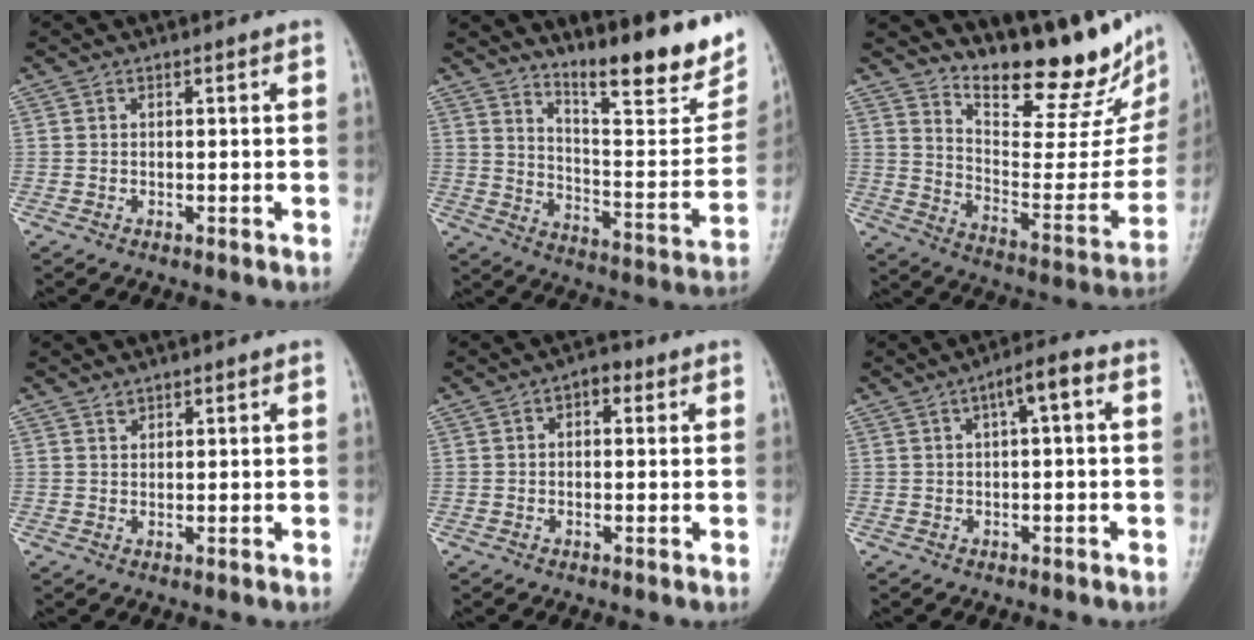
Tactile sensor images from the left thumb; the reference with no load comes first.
{"total": 18.7, "force": [12.6, 4.7, 12.9], "torque": [-0.136, -0.077, 0.198]}
{"total": 21.2, "force": [16.7, 5.8, 11.7], "torque": [-0.134, -0.120, 0.250]}
{"total": 1.1, "force": [0.9, 0.5, 0.3], "torque": [0.002, -0.007, 0.015]}
{"total": 2.9, "force": [0.9, 1.8, 2.1], "torque": [-0.016, 0.006, 0.006]}
{"total": 4.4, "force": [0.8, 1.1, 4.2], "torque": [-0.064, 0.021, 0.008]}